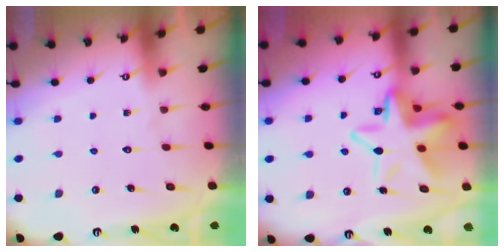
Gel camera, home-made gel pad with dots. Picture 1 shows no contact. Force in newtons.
{"total": 15.4, "press": 15.2, "slide": 2.1}